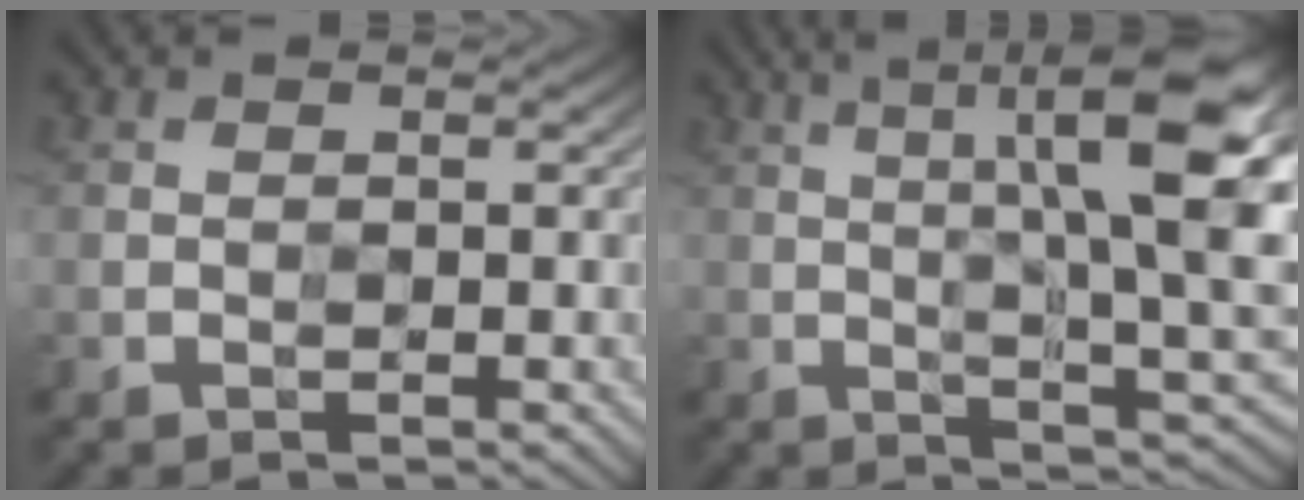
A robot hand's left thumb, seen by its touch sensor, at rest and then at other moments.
{"total": 15.0, "force": [4.1, 3.9, 13.9], "torque": [-0.195, 0.019, 0.067]}